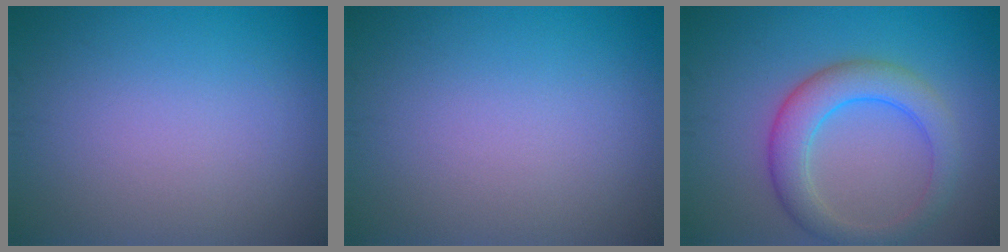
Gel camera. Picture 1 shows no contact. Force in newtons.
{"total": 0.0}
{"total": 4.9, "press": 4.9, "slide": 0.3}